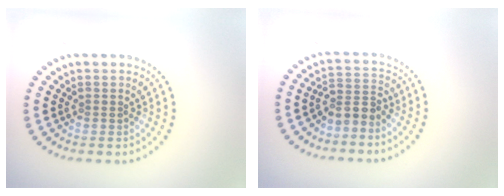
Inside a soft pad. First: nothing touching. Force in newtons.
{"total": 2.6, "press": 1.9, "slide": 1.9}